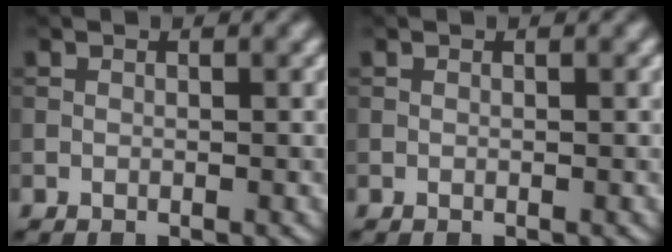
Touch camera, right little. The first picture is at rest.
{"total": 0.0}